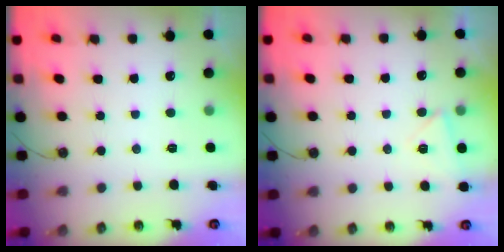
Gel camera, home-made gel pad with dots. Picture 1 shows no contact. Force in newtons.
{"total": 4.9, "press": 4.3, "slide": 2.4}